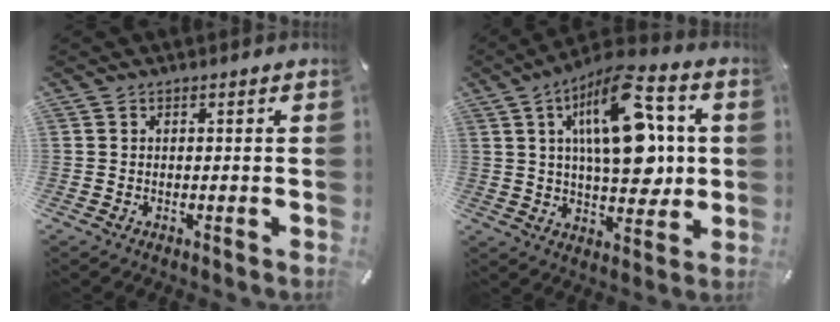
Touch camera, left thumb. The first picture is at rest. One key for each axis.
{"total": 19.5, "fx": 5.1, "fy": 9.4, "fz": 16.3, "tx": -0.277, "ty": -0.012, "tz": 0.079}